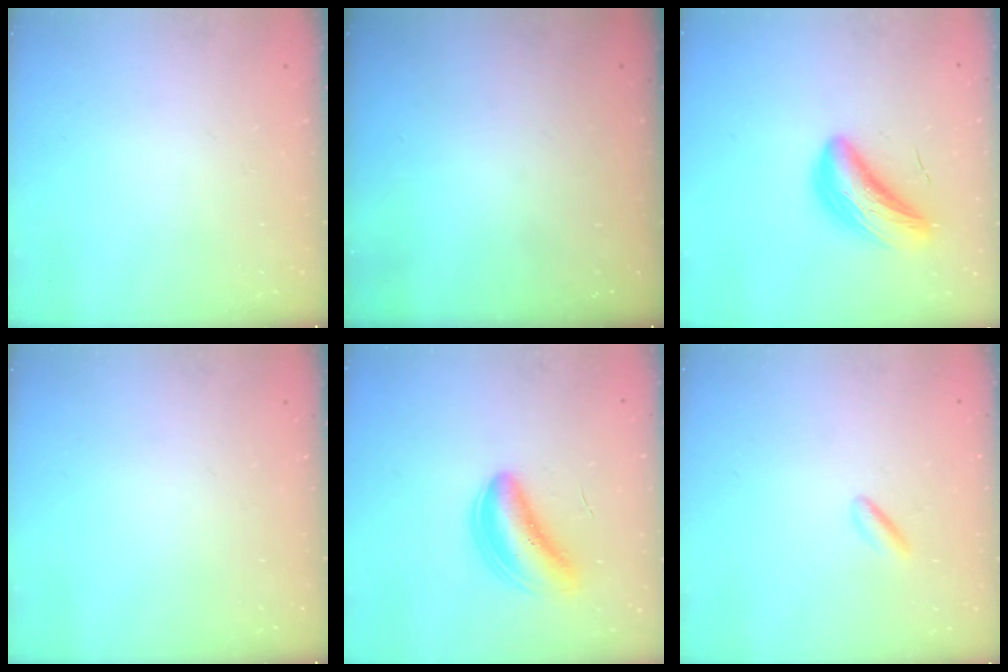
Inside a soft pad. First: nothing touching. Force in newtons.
{"total": 0.0}
{"total": 9.4, "press": 9.3, "slide": 1.7}
{"total": 0.0}
{"total": 6.0, "press": 5.5, "slide": 2.5}
{"total": 1.8, "press": 1.6, "slide": 0.8}